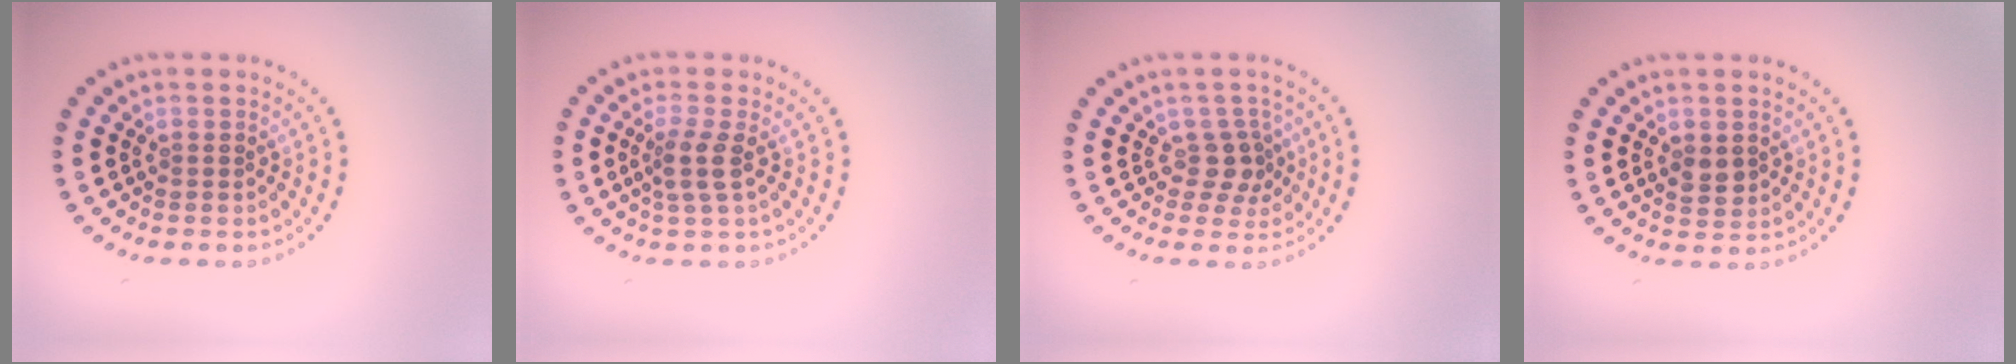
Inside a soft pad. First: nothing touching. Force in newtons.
{"total": 2.1, "press": 1.7, "slide": 1.2}
{"total": 2.3, "press": 1.9, "slide": 1.3}
{"total": 1.8, "press": 1.8, "slide": 0.1}